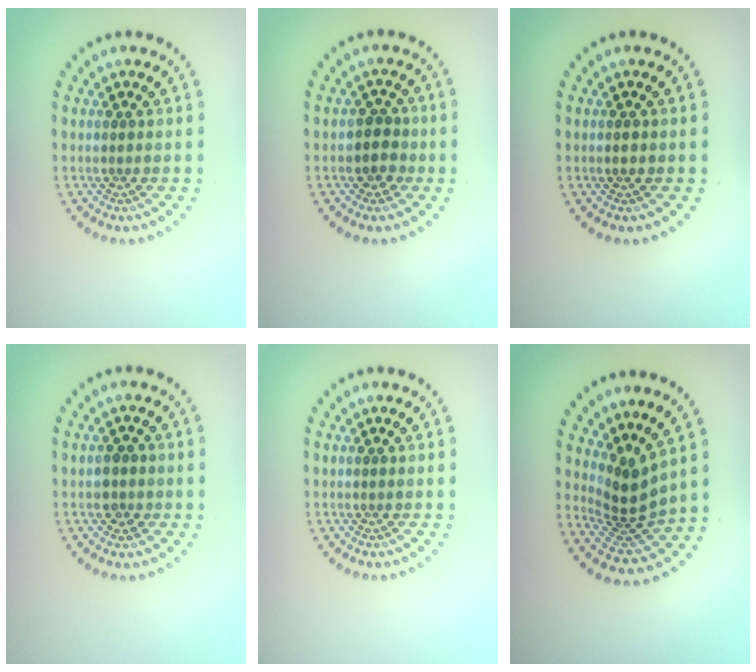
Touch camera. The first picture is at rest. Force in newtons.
{"total": 2.2, "press": 2.0, "slide": 1.0}
{"total": 1.0, "press": 1.0, "slide": 0.1}
{"total": 1.7, "press": 1.6, "slide": 0.3}
{"total": 0.0}
{"total": 3.6, "press": 2.7, "slide": 2.5}